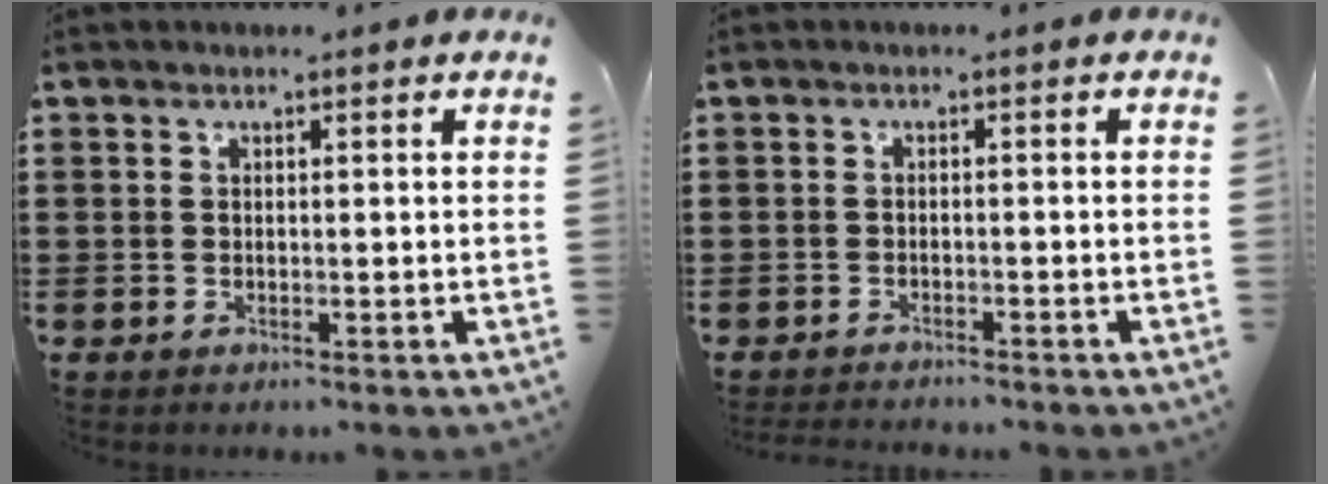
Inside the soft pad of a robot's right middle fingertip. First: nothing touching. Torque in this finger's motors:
{"motor_torque": [0.00, 0.00, 0.00, 0.01]}